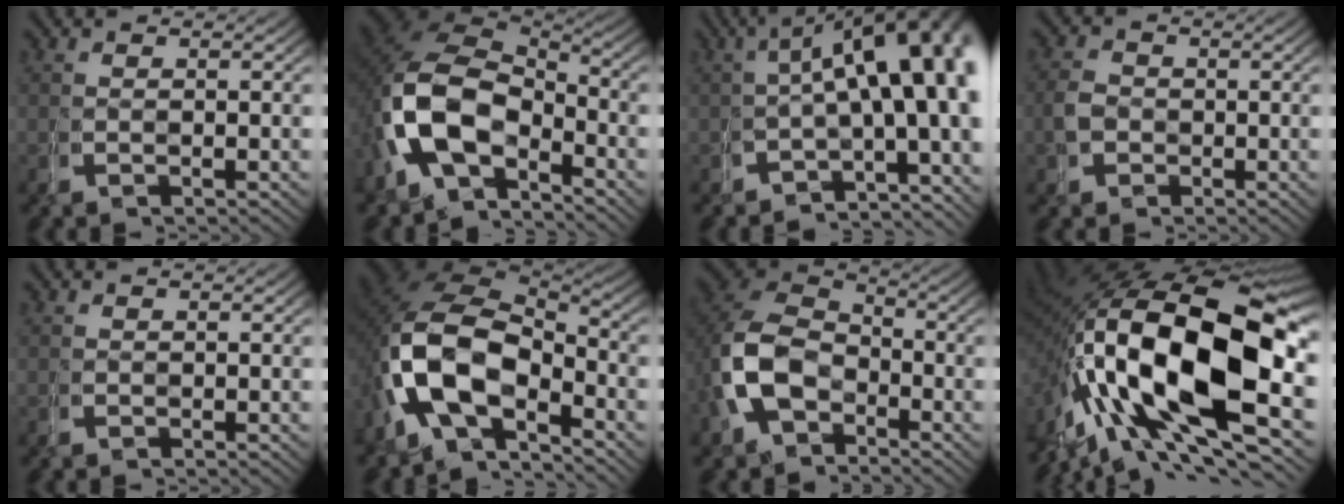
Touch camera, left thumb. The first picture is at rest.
{"total": 11.7, "force": [-1.2, 8.5, 7.9], "torque": [-0.198, -0.034, -0.010]}
{"total": 13.0, "force": [0.6, 7.9, 10.4], "torque": [-0.110, -0.008, -0.002]}
{"total": 1.8, "force": [-0.3, 1.8, -0.1], "torque": [-0.008, -0.001, -0.009]}
{"total": 0.0}
{"total": 13.7, "force": [-1.2, 9.7, 9.7], "torque": [-0.228, -0.043, -0.006]}
{"total": 8.3, "force": [-0.9, 7.2, 4.0], "torque": [-0.107, -0.016, -0.022]}
{"total": 26.1, "force": [0.3, 15.3, 21.2], "torque": [-0.358, -0.041, 0.024]}